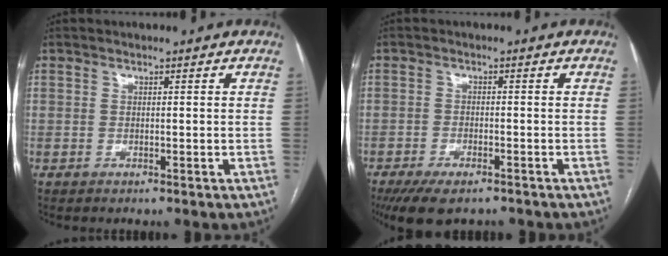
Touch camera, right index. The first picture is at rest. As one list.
[{"total": 7.5, "force": [-5.6, 2.6, 4.2], "torque": [-0.066, -0.010, -0.091]}]